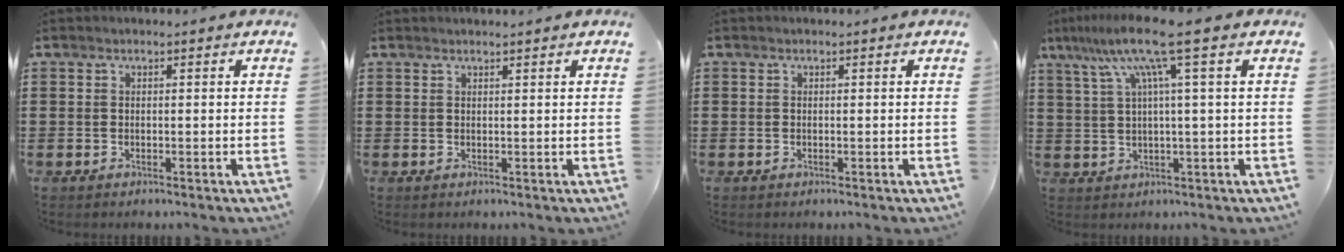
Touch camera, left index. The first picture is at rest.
{"total": 0.8, "force": [0.8, -0.1, 0.3], "torque": [-0.005, -0.002, 0.016]}
{"total": 0.0}
{"total": 9.9, "force": [4.7, -0.6, 8.7], "torque": [-0.192, -0.010, 0.071]}